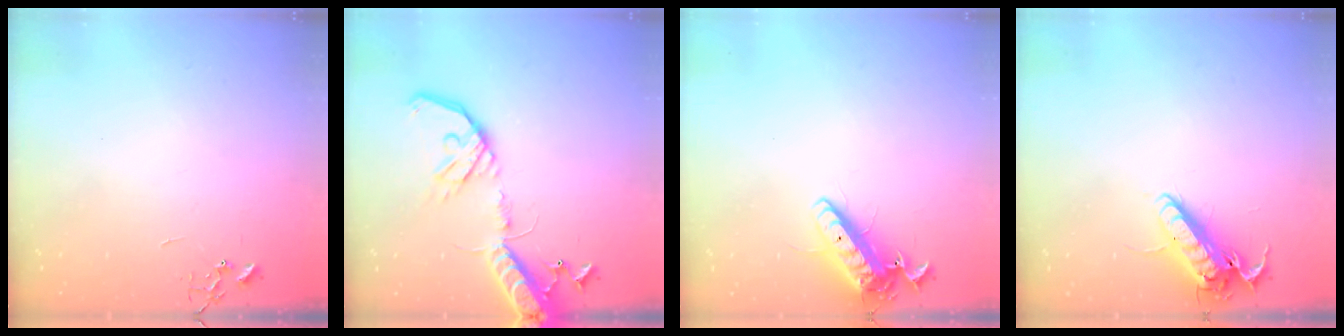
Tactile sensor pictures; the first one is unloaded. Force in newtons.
{"total": 17.9, "press": 17.6, "slide": 3.7}
{"total": 13.4, "press": 13.1, "slide": 2.5}
{"total": 13.8, "press": 13.7, "slide": 2.0}